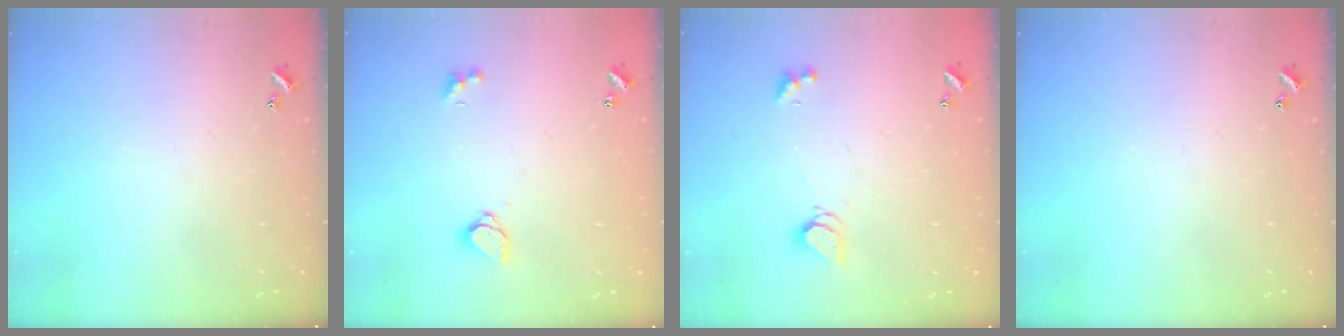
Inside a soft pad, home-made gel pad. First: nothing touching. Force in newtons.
{"total": 1.5, "press": 1.5, "slide": 0.4}
{"total": 2.3, "press": 2.3, "slide": 0.3}
{"total": 0.0}